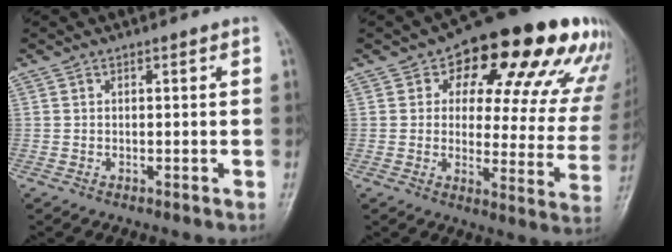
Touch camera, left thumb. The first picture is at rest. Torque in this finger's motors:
{"motor_torque": [1.14, 1.20, 1.35, -1.29, 0.13]}